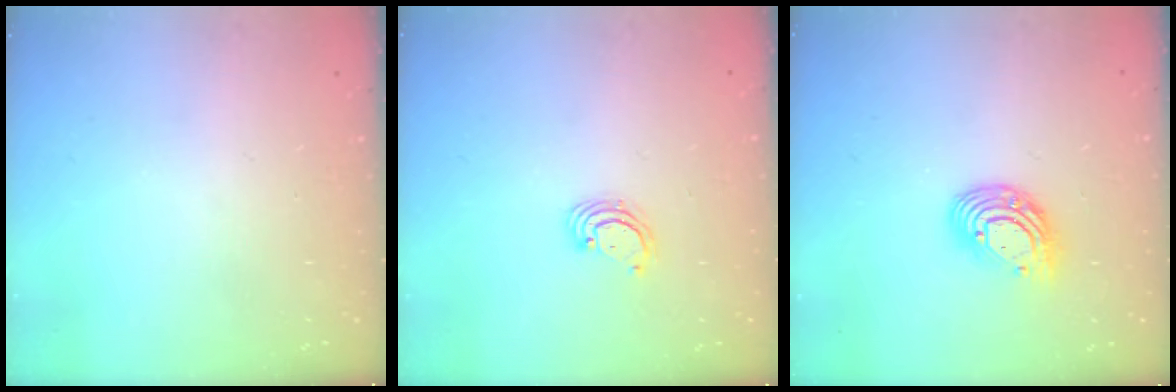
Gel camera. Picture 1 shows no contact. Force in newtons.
{"total": 3.3, "press": 3.3, "slide": 0.3}
{"total": 10.1, "press": 10.1, "slide": 0.9}